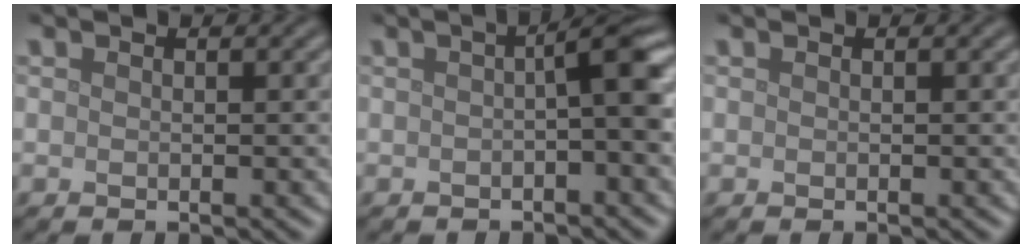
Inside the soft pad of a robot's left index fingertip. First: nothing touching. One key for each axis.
{"total": 3.5, "fx": 0.0, "fy": 0.4, "fz": 3.4, "tx": -0.048, "ty": 0.013, "tz": -0.003}
{"total": 0.0}